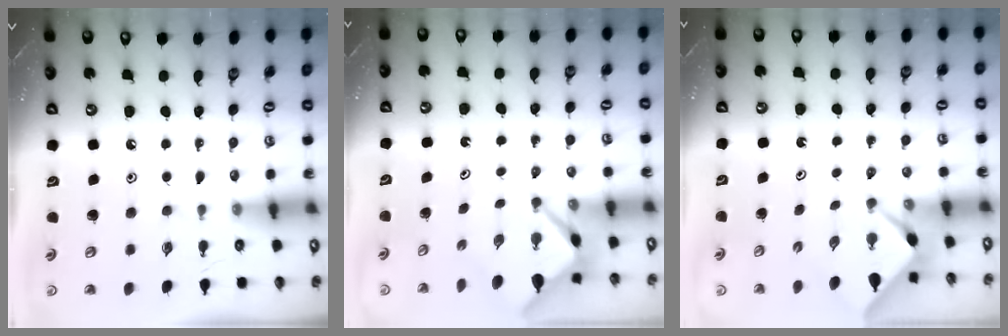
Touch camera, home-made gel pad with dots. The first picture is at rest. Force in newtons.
{"total": 3.1, "press": 3.1, "slide": 0.2}
{"total": 2.3, "press": 2.2, "slide": 0.3}